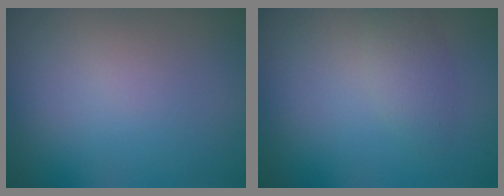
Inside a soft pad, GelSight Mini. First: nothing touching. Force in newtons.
{"total": 1.6, "press": 1.6, "slide": 0.1}